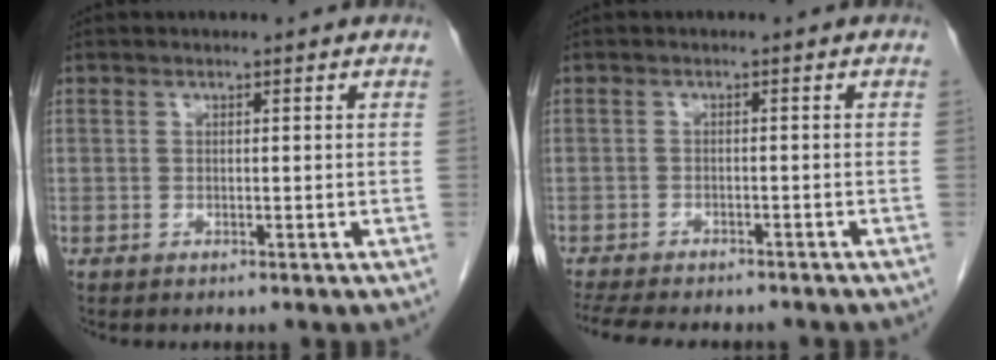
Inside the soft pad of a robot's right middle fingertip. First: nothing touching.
{"total": 12.2, "force": [-10.4, 3.5, 5.4], "torque": [-0.102, -0.007, -0.139]}